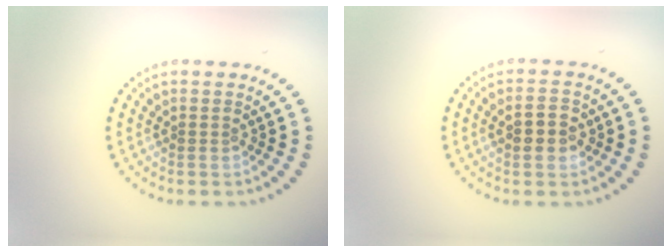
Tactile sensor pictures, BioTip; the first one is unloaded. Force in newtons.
{"total": 2.8, "press": 2.8, "slide": 0.1}